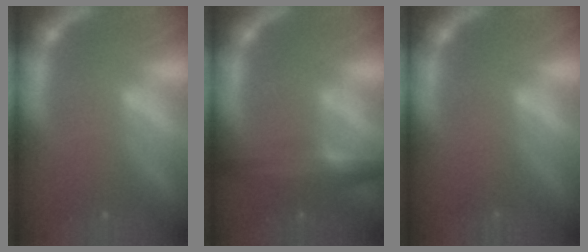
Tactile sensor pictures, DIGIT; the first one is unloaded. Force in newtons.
{"total": 5.0}
{"total": 0.0}